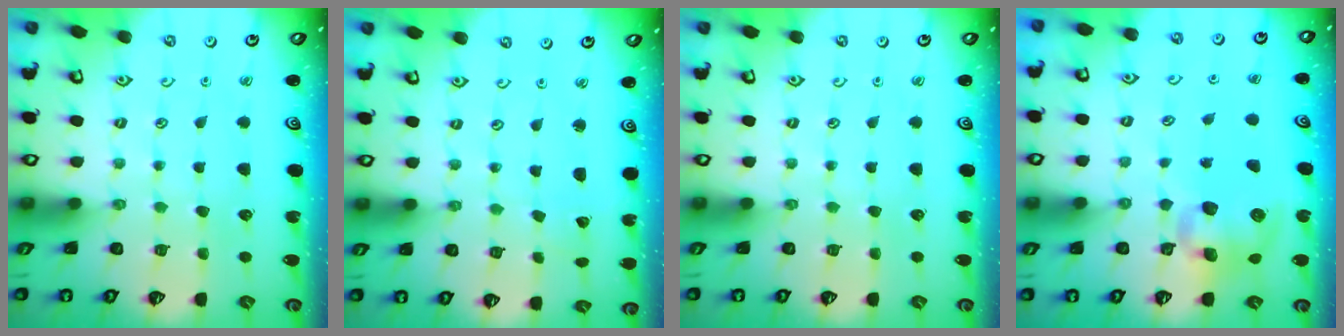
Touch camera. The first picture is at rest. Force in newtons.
{"total": 0.9, "press": 0.9, "slide": 0.1}
{"total": 0.0}
{"total": 10.3, "press": 10.2, "slide": 1.5}